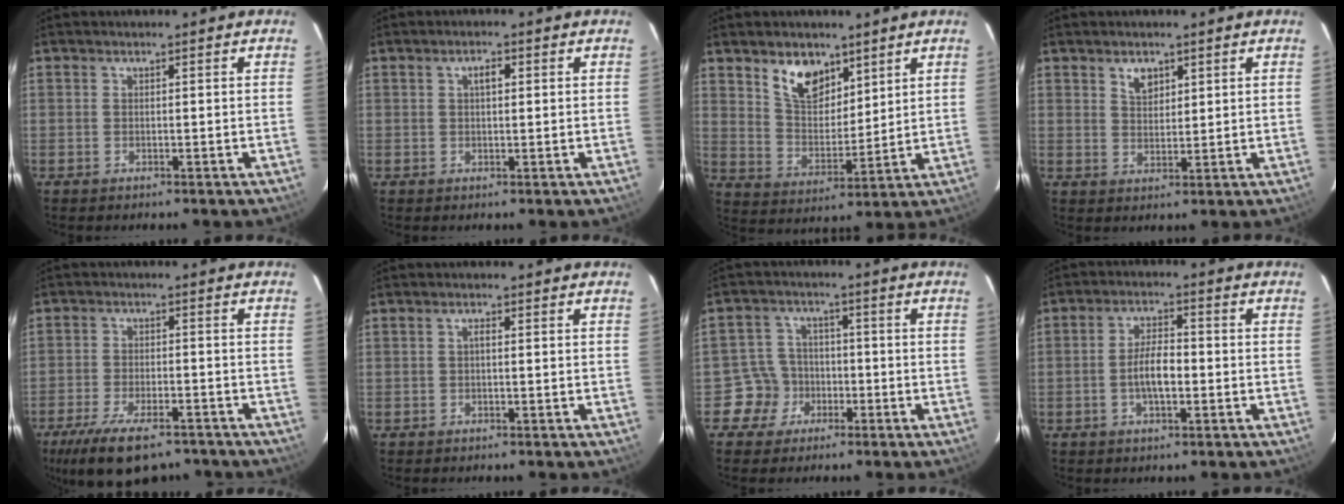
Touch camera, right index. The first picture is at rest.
{"total": 1.7, "force": [0.5, 0.9, 1.3], "torque": [-0.021, 0.007, 0.008]}
{"total": 9.7, "force": [6.2, 5.5, 5.0], "torque": [-0.084, 0.005, 0.122]}
{"total": 3.4, "force": [2.0, 2.2, 1.8], "torque": [-0.023, 0.005, 0.037]}
{"total": 15.0, "force": [-10.9, 5.8, 8.5], "torque": [-0.181, -0.029, -0.175]}
{"total": 0.7, "force": [0.0, 0.3, 0.7], "torque": [-0.013, 0.005, -0.002]}
{"total": 6.0, "force": [-2.6, 5.4, -0.1], "torque": [-0.004, 0.028, -0.046]}
{"total": 5.6, "force": [-1.4, 2.2, 4.9], "torque": [-0.094, 0.005, -0.022]}